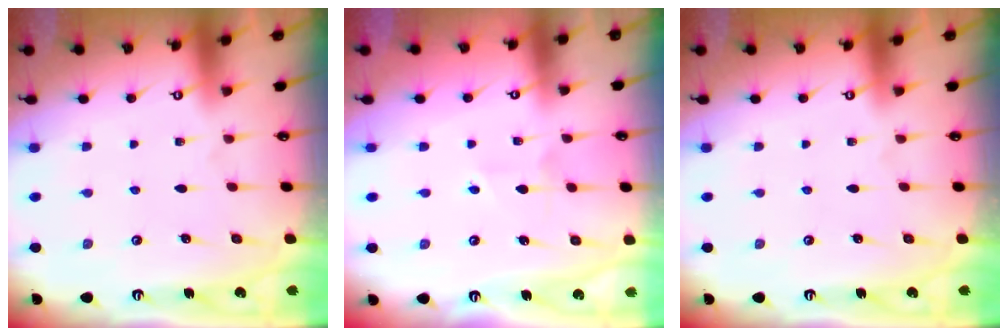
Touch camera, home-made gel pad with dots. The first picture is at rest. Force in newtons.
{"total": 3.3, "press": 3.1, "slide": 1.2}
{"total": 0.0}